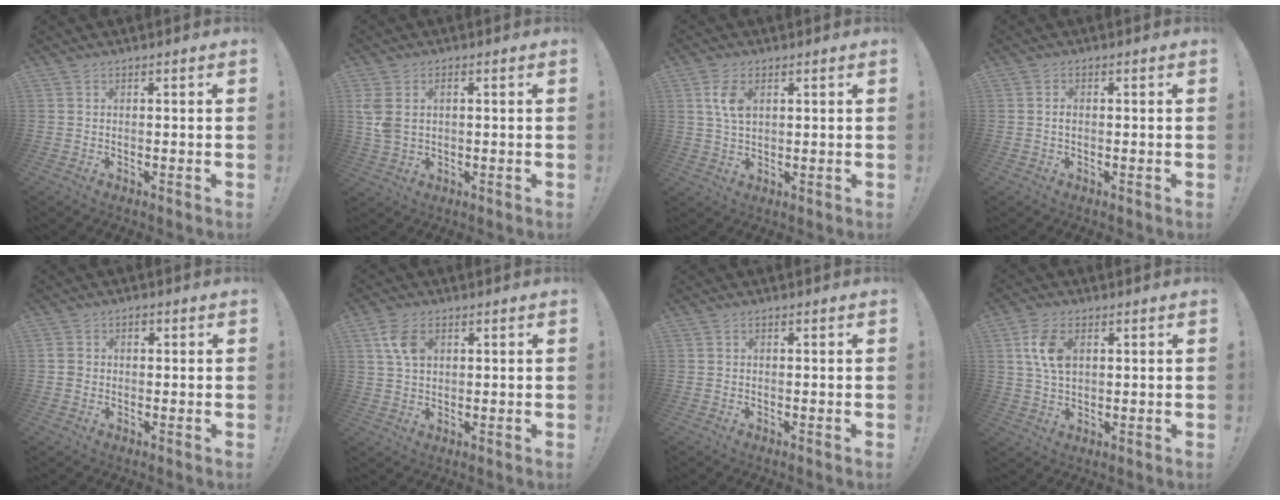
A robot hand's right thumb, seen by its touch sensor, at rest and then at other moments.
{"total": 5.3, "force": [1.4, 3.5, 3.6], "torque": [-0.079, -0.002, 0.026]}
{"total": 6.6, "force": [2.2, 3.9, 4.8], "torque": [-0.089, -0.003, 0.039]}
{"total": 1.0, "force": [-0.2, 0.6, 0.8], "torque": [-0.010, 0.000, -0.006]}
{"total": 3.0, "force": [-0.3, 2.7, 1.3], "torque": [-0.010, 0.004, -0.006]}
{"total": 7.3, "force": [2.6, 4.8, 4.8], "torque": [-0.088, 0.000, 0.050]}
{"total": 0.5, "force": [0.0, 0.5, 0.2], "torque": [0.001, 0.000, -0.003]}
{"total": 9.0, "force": [2.4, 5.7, 6.5], "torque": [-0.125, 0.003, 0.046]}